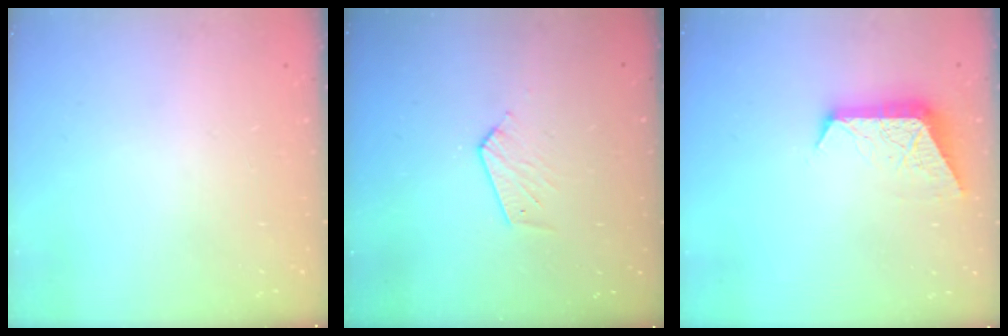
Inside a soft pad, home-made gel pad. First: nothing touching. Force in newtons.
{"total": 4.8, "press": 4.8, "slide": 0.5}
{"total": 8.9, "press": 8.9, "slide": 0.4}